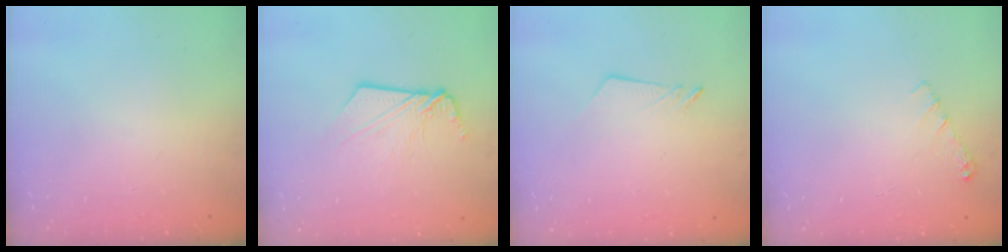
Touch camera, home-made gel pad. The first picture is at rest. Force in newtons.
{"total": 8.3, "press": 8.3, "slide": 0.3}
{"total": 2.5, "press": 2.5, "slide": 0.2}
{"total": 4.1, "press": 4.1, "slide": 0.6}